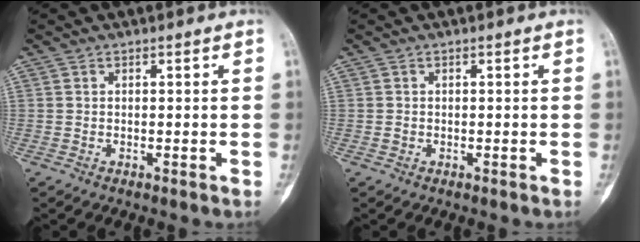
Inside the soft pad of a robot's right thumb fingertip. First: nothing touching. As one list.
[{"total": 0.5, "force": [-0.1, 0.5, 0.2], "torque": [-0.003, 0.002, -0.002]}]